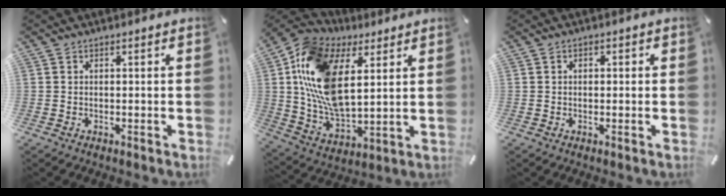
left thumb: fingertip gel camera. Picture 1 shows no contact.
{"total": 17.4, "force": [5.5, 10.7, 12.6], "torque": [-0.302, -0.022, 0.099]}
{"total": 1.2, "force": [0.0, 0.9, 0.8], "torque": [-0.015, 0.007, -0.003]}